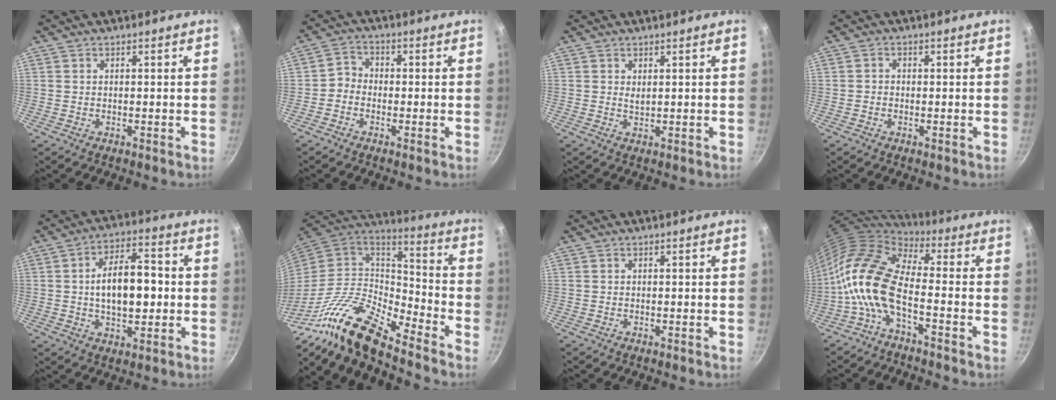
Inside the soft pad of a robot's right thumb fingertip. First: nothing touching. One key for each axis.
{"total": 2.9, "fx": -1.3, "fy": 2.3, "fz": 1.0, "tx": -0.008, "ty": 0.021, "tz": -0.034}
{"total": 1.1, "fx": 0.5, "fy": 0.5, "fz": 0.8, "tx": -0.011, "ty": -0.005, "tz": 0.009}
{"total": 1.0, "fx": -0.4, "fy": 0.8, "fz": 0.3, "tx": -0.005, "ty": 0.003, "tz": -0.010}
{"total": 12.8, "fx": -0.2, "fy": 6.8, "fz": 10.8, "tx": -0.148, "ty": 0.021, "tz": -0.007}
{"total": 17.9, "fx": -13.3, "fy": 5.9, "fz": 10.4, "tx": -0.160, "ty": 0.064, "tz": -0.277}
{"total": 0.0}
{"total": 13.0, "fx": -3.8, "fy": 5.8, "fz": 11.0, "tx": -0.212, "ty": 0.035, "tz": -0.092}